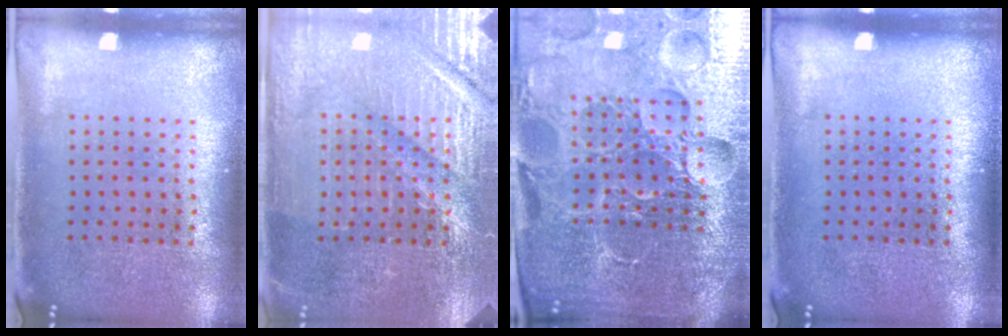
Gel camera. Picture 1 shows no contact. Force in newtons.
{"total": 3.9, "press": 3.7, "slide": 1.0}
{"total": 6.9, "press": 6.0, "slide": 3.2}
{"total": 0.0}